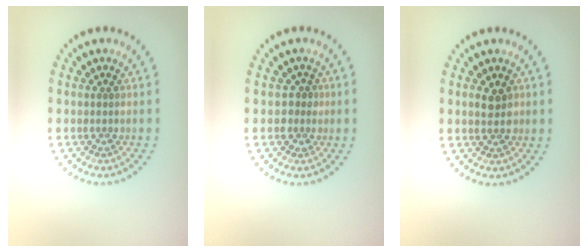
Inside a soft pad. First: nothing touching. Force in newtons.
{"total": 1.4, "press": 1.2, "slide": 0.7}
{"total": 1.9, "press": 1.9, "slide": 0.2}